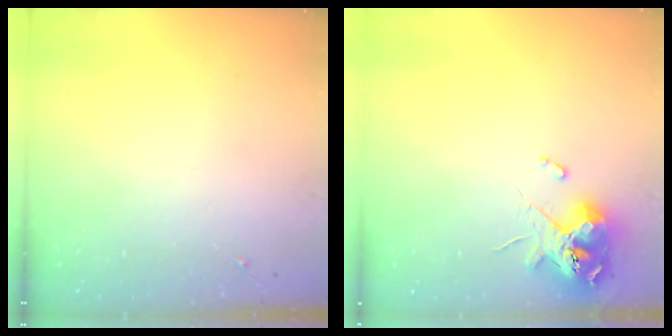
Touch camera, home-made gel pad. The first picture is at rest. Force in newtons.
{"total": 11.9, "press": 11.8, "slide": 1.5}